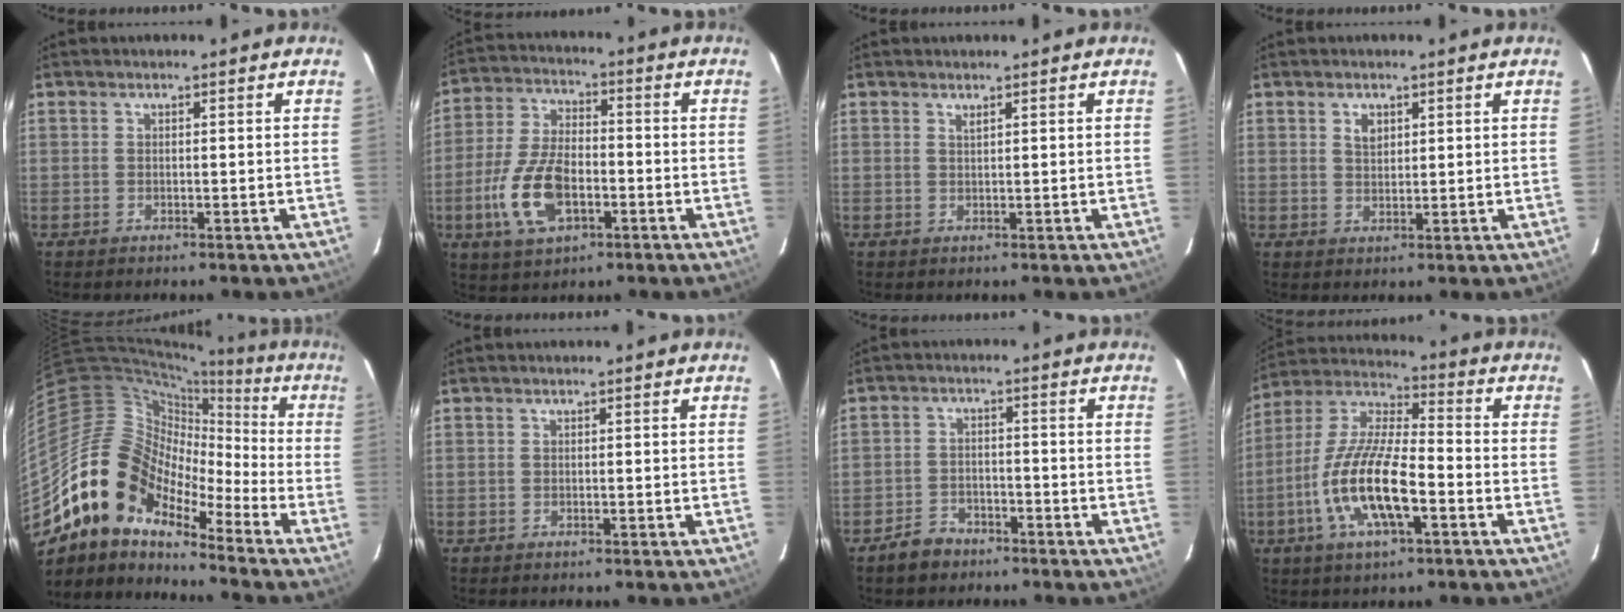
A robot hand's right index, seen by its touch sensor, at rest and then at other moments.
{"total": 13.2, "force": [-4.3, 6.7, 10.5], "torque": [-0.227, 0.000, -0.075]}
{"total": 0.6, "force": [0.5, 0.0, 0.4], "torque": [-0.006, 0.001, 0.008]}
{"total": 2.5, "force": [1.2, 1.7, 1.4], "torque": [-0.023, 0.005, 0.020]}
{"total": 14.0, "force": [-10.0, 7.9, 5.7], "torque": [-0.094, 0.021, -0.208]}
{"total": 0.0}
{"total": 5.0, "force": [-3.8, 3.1, 1.2], "torque": [-0.039, 0.014, -0.060]}
{"total": 16.0, "force": [-5.5, 5.0, 14.2], "torque": [-0.292, -0.009, -0.109]}